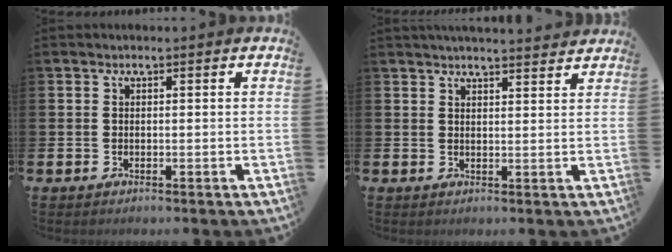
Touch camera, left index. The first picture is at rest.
{"total": 3.1, "force": [3.1, -0.1, 0.3], "torque": [-0.005, -0.018, 0.055]}